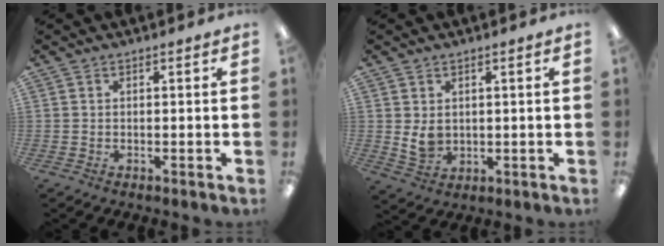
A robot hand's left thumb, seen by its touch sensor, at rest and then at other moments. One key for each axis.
{"total": 4.6, "fx": 1.2, "fy": 3.4, "fz": 2.9, "tx": -0.070, "ty": -0.010, "tz": 0.018}